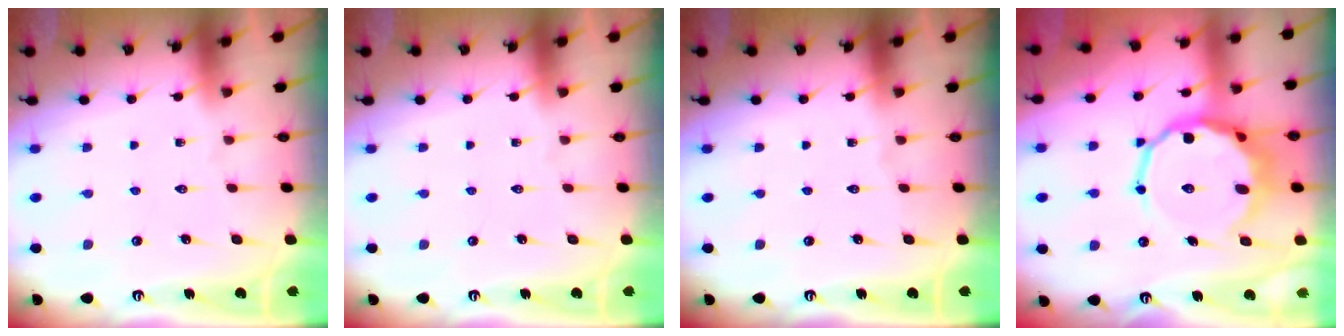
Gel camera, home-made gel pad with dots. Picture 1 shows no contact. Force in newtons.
{"total": 0.0}
{"total": 0.0}
{"total": 13.0, "press": 12.5, "slide": 3.5}